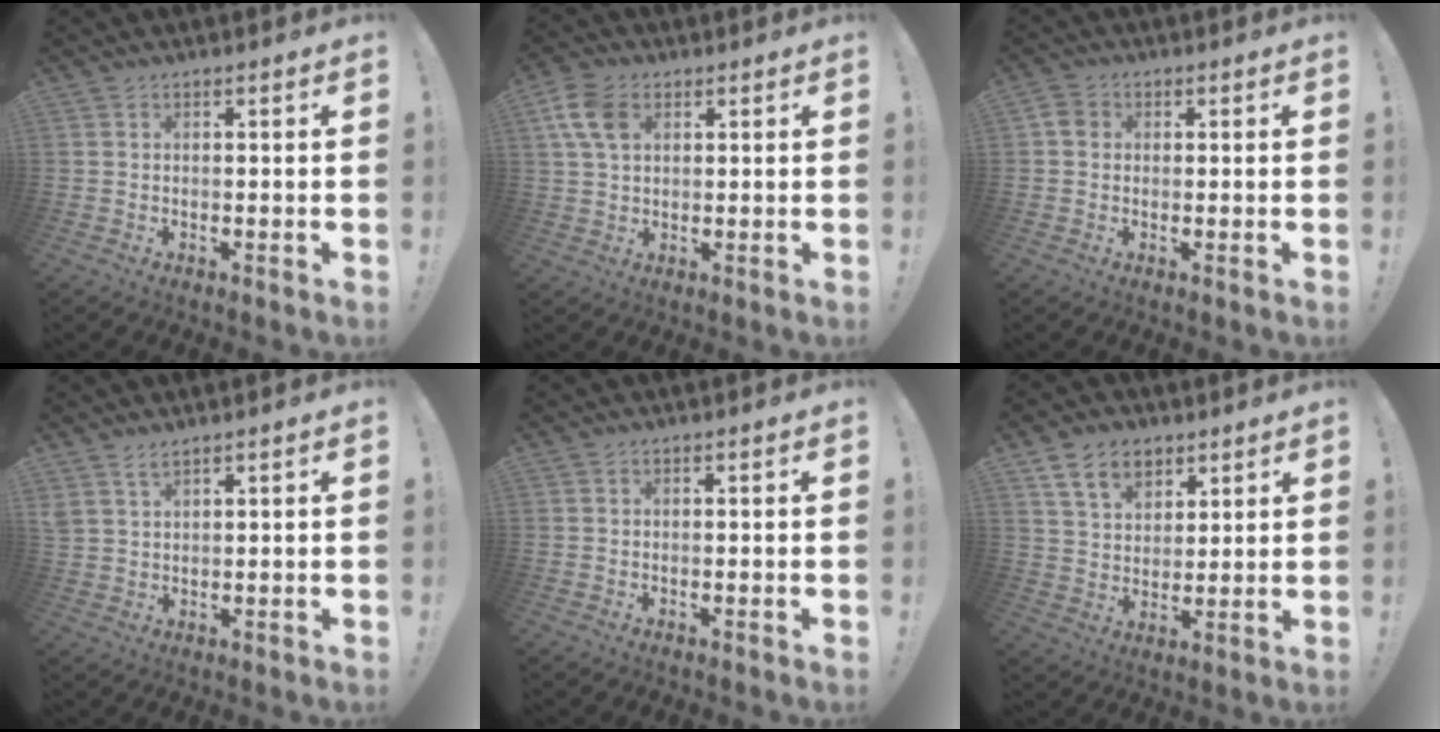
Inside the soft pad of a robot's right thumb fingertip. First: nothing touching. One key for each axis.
{"total": 9.4, "fx": 3.2, "fy": 6.6, "fz": 6.0, "tx": -0.117, "ty": 0.002, "tz": 0.064}
{"total": 3.5, "fx": 0.4, "fy": 3.0, "fz": 1.9, "tx": -0.029, "ty": 0.009, "tz": 0.009}
{"total": 3.0, "fx": 2.5, "fy": 0.6, "fz": 1.6, "tx": -0.032, "ty": -0.016, "tz": 0.046}
{"total": 0.0}
{"total": 11.3, "fx": 6.7, "fy": 7.5, "fz": 5.3, "tx": -0.083, "ty": -0.027, "tz": 0.128}